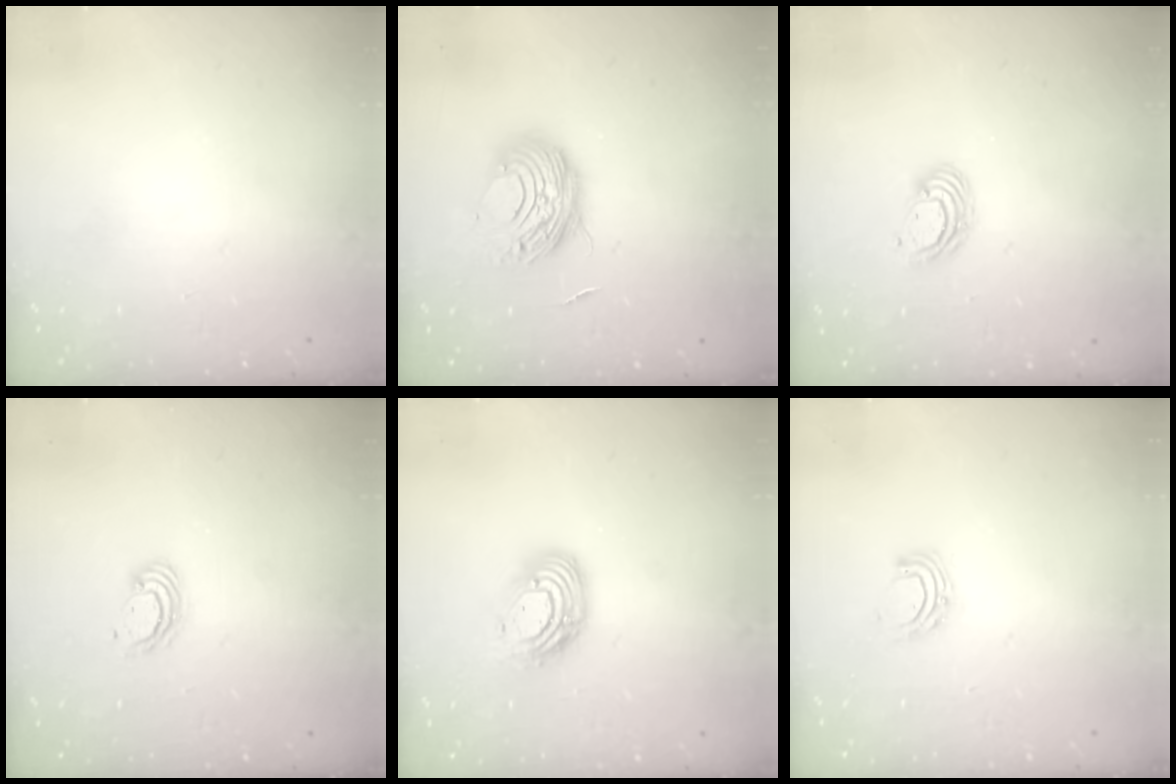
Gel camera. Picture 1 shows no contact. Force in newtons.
{"total": 10.0, "press": 10.0, "slide": 0.8}
{"total": 5.2, "press": 5.2, "slide": 0.3}
{"total": 3.8, "press": 3.8, "slide": 0.2}
{"total": 11.5, "press": 11.4, "slide": 0.9}
{"total": 7.6, "press": 7.5, "slide": 0.9}